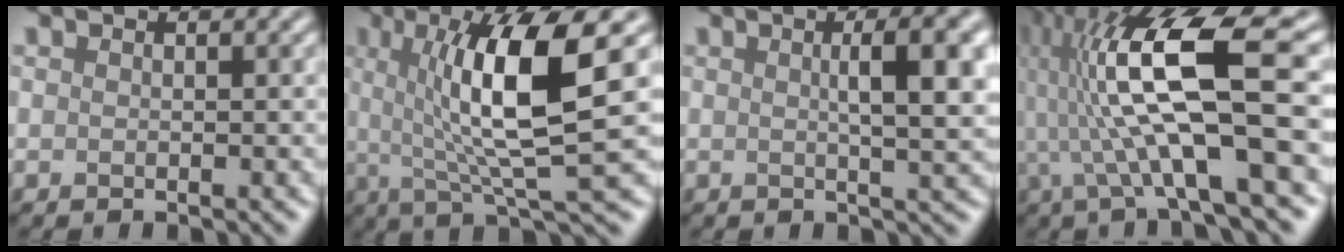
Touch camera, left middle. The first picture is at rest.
{"total": 9.9, "force": [1.6, 2.0, 9.5], "torque": [-0.136, -0.006, 0.029]}
{"total": 6.6, "force": [1.3, 1.8, 6.3], "torque": [-0.067, 0.013, 0.015]}
{"total": 13.1, "force": [0.9, 3.0, 12.7], "torque": [-0.236, 0.019, 0.015]}